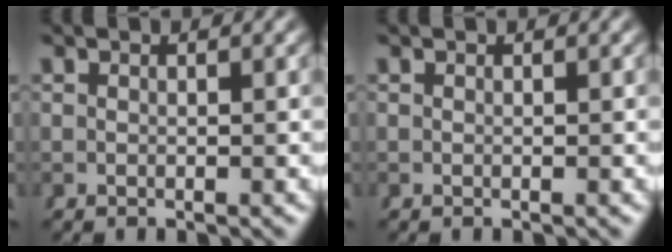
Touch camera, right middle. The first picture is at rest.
{"total": 0.0}